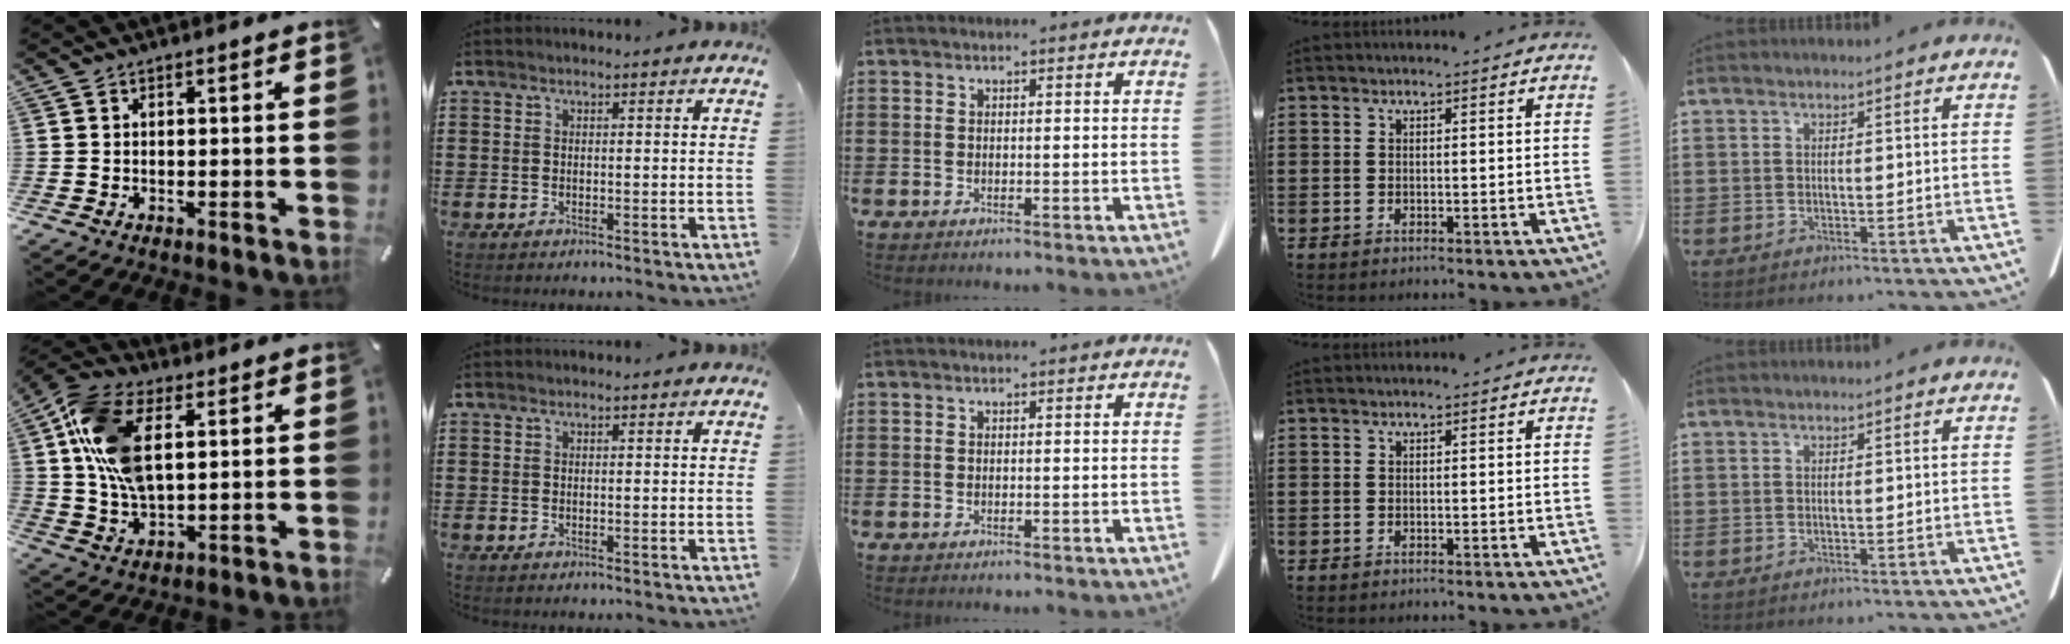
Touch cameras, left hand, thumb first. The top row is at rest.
{"thumb": {"total": 15.2, "force": [4.3, 8.9, 11.6], "torque": [-0.270, 0.001, 0.078]}}